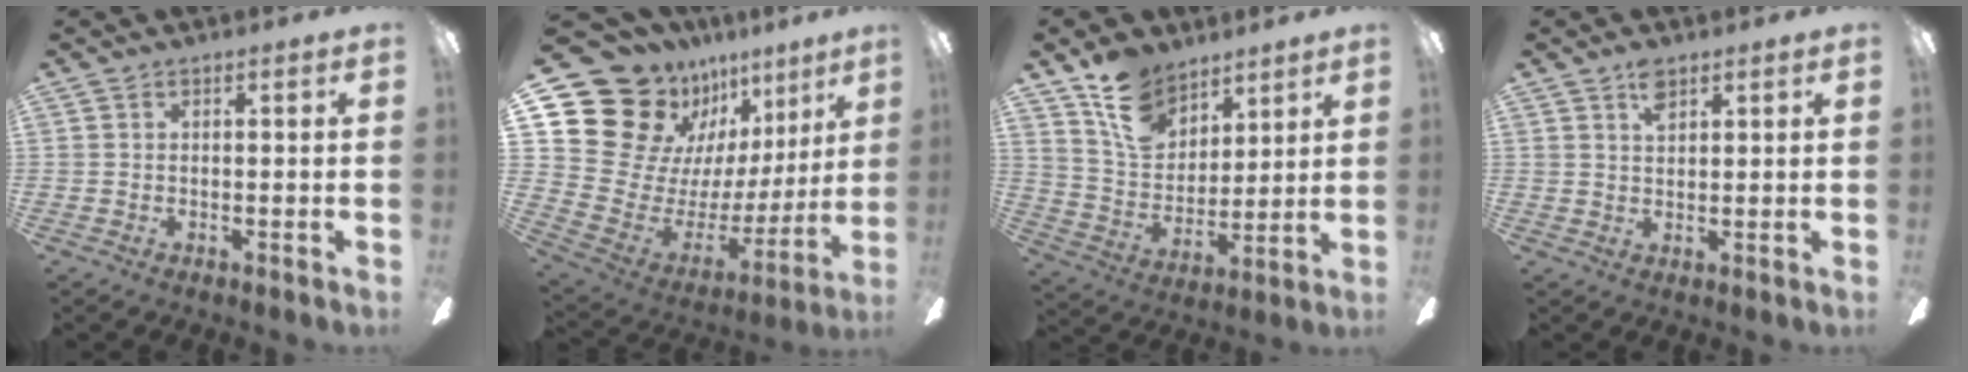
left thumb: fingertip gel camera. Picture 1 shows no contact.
{"total": 18.7, "force": [13.1, 11.6, 6.6], "torque": [-0.134, -0.110, 0.258]}
{"total": 14.2, "force": [9.6, 9.2, 5.1], "torque": [-0.100, -0.046, 0.190]}
{"total": 3.9, "force": [2.5, 2.0, 2.3], "torque": [-0.035, -0.004, 0.042]}